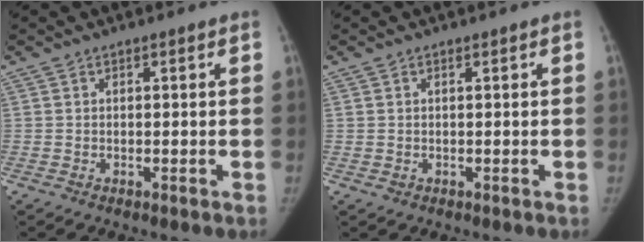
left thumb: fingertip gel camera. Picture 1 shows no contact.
{"total": 0.9, "force": [0.2, 0.7, 0.6], "torque": [-0.009, -0.002, 0.007]}